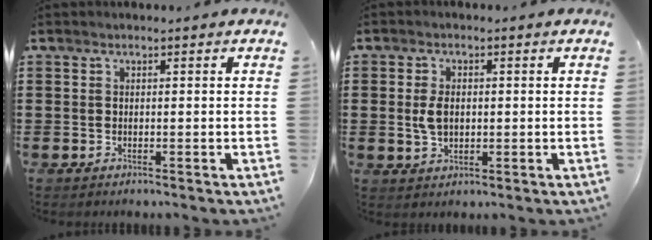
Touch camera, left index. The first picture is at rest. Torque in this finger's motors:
{"motor_torque": [1.08, 1.05, 0.40, 0.06]}